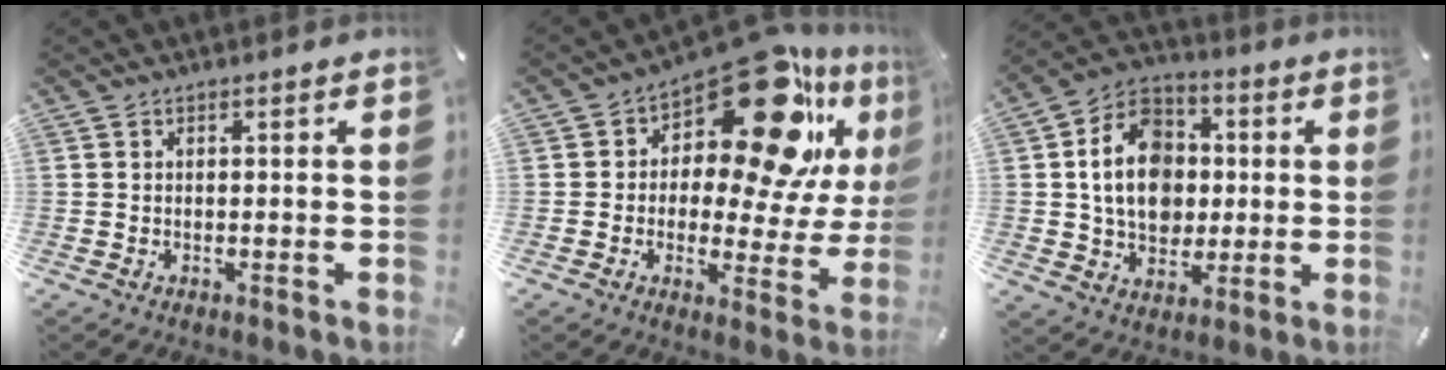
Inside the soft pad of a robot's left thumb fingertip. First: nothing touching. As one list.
[{"total": 20.7, "force": [12.0, 9.2, 14.2], "torque": [-0.196, -0.096, 0.197]}, {"total": 14.7, "force": [0.2, 12.3, 8.1], "torque": [-0.161, 0.017, 0.004]}]